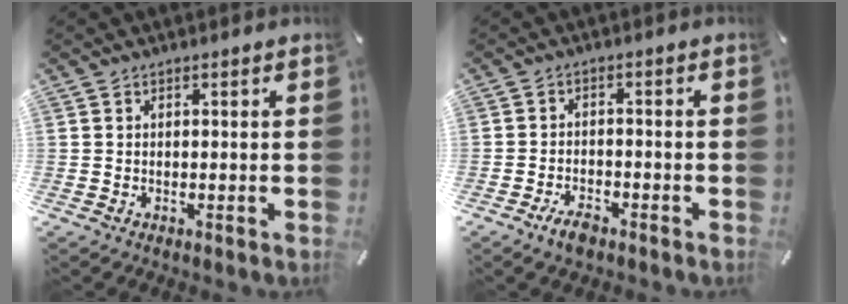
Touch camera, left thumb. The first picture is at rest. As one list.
[{"total": 4.0, "force": [-2.9, 1.8, 2.0], "torque": [-0.045, 0.013, -0.058]}]